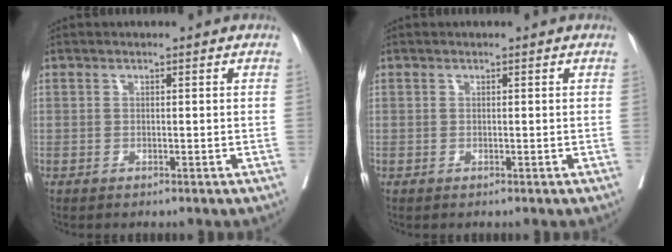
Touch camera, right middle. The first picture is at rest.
{"total": 0.0}